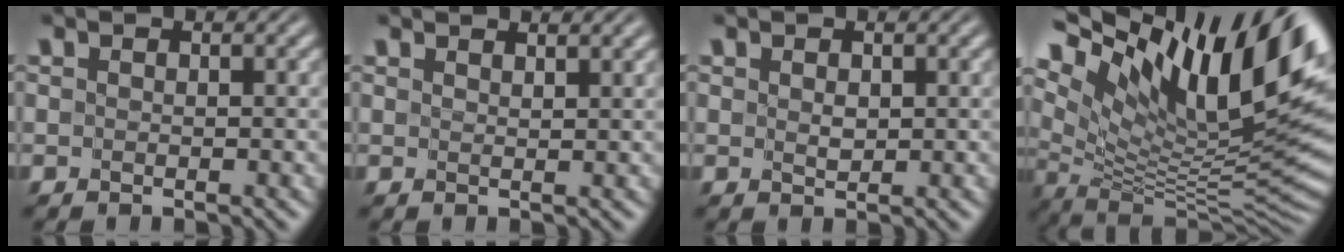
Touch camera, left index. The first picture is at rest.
{"total": 1.2, "force": [1.2, 0.0, 0.3], "torque": [-0.008, 0.000, 0.019]}
{"total": 0.9, "force": [0.3, 0.6, 0.6], "torque": [-0.015, 0.001, 0.008]}
{"total": 17.5, "force": [9.3, 6.0, 13.6], "torque": [-0.233, 0.032, 0.166]}